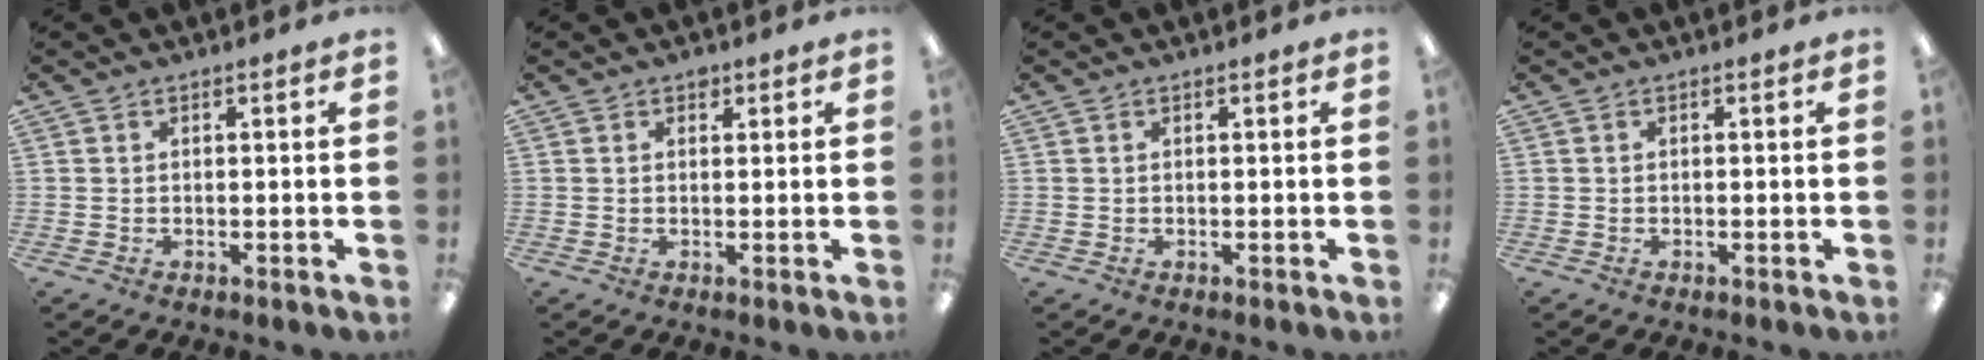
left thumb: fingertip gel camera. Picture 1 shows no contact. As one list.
[{"total": 1.5, "force": [1.2, 0.9, 0.4], "torque": [-0.001, -0.002, 0.021]}, {"total": 0.0}, {"total": 0.0}]